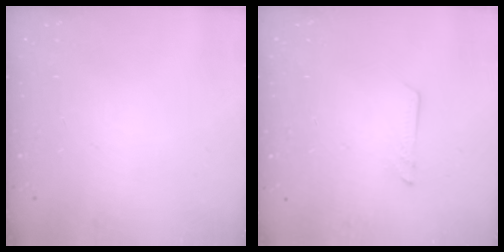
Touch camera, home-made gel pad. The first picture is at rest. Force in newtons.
{"total": 1.2, "press": 1.2, "slide": 0.1}